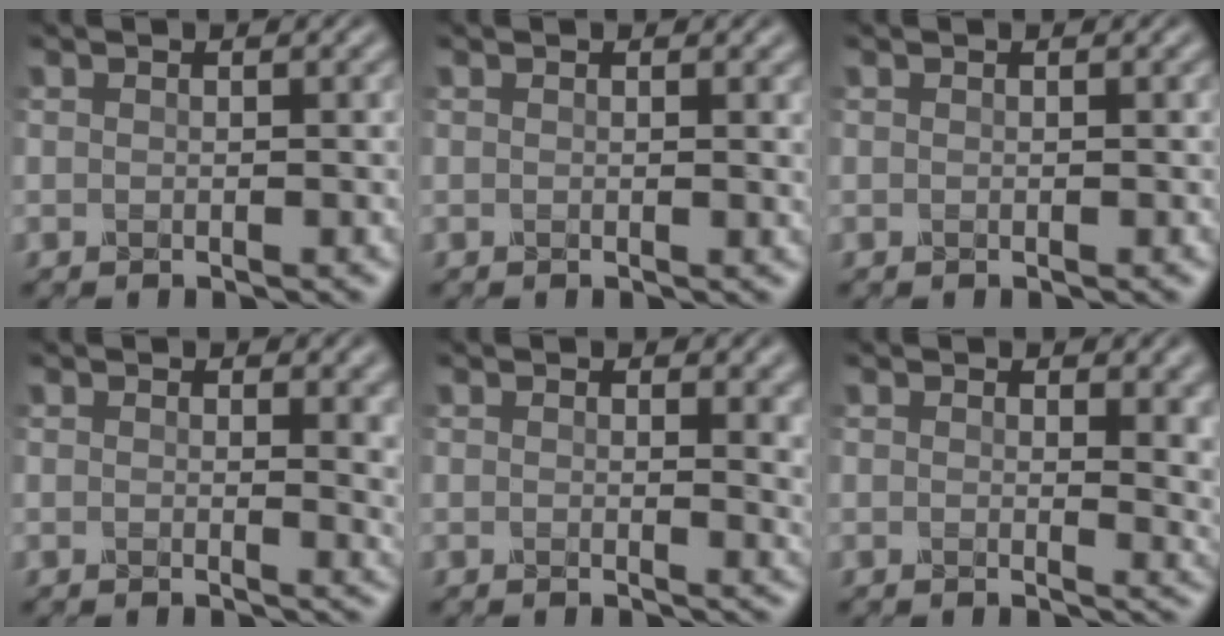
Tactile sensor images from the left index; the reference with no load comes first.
{"total": 0.7, "force": [0.1, 0.4, 0.6], "torque": [-0.009, -0.002, 0.001]}
{"total": 0.0}
{"total": 5.1, "force": [0.2, 3.0, 4.1], "torque": [-0.045, 0.006, 0.002]}
{"total": 4.6, "force": [0.3, 2.8, 3.6], "torque": [-0.039, 0.006, 0.003]}
{"total": 6.6, "force": [0.6, 4.1, 5.2], "torque": [-0.054, 0.007, 0.008]}